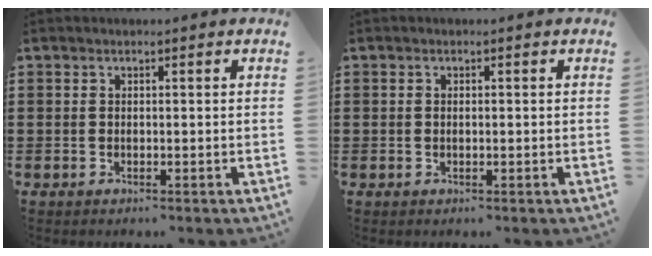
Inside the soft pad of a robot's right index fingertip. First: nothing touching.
{"total": 0.7, "force": [0.0, 0.2, 0.6], "torque": [-0.015, -0.004, 0.000]}